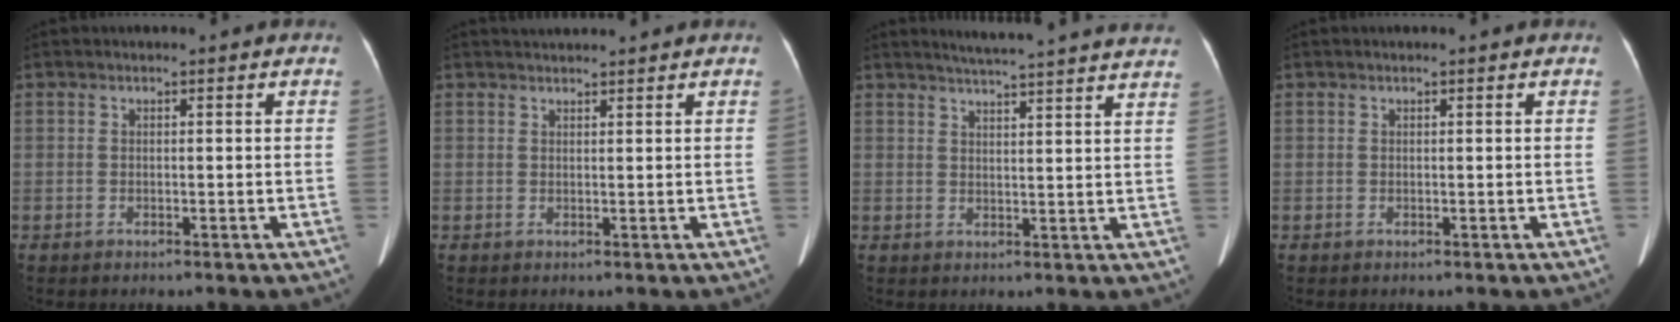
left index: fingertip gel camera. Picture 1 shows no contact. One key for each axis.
{"total": 2.3, "fx": 2.2, "fy": -0.2, "fz": 0.5, "tx": -0.005, "ty": 0.026, "tz": 0.042}
{"total": 17.3, "fx": 16.1, "fy": -0.3, "fz": 6.4, "tx": -0.098, "ty": -0.017, "tz": 0.196}
{"total": 0.0}